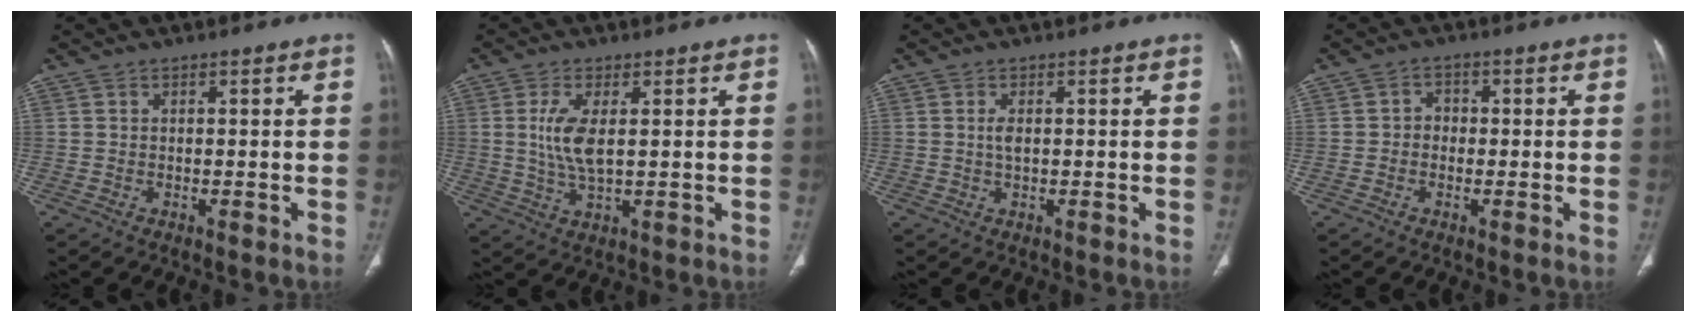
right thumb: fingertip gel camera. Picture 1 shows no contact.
{"total": 6.5, "force": [1.1, 2.5, 5.9], "torque": [-0.135, -0.011, 0.026]}
{"total": 1.7, "force": [0.3, 0.8, 1.4], "torque": [-0.030, -0.001, 0.006]}
{"total": 2.5, "force": [-0.2, 2.2, 1.1], "torque": [0.000, 0.010, -0.011]}